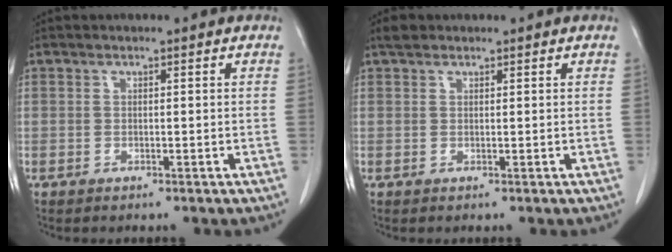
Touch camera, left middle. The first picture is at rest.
{"total": 1.3, "force": [1.1, 0.6, 0.4], "torque": [-0.011, 0.011, 0.019]}